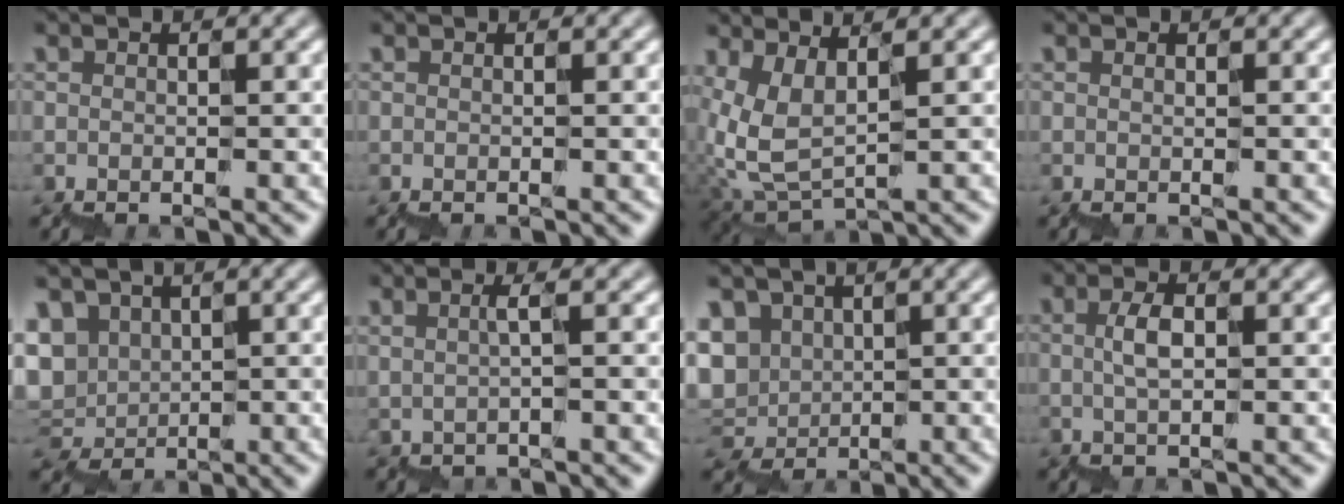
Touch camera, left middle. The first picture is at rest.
{"total": 0.0}
{"total": 3.0, "force": [2.4, 0.8, 1.6], "torque": [-0.069, 0.002, 0.056]}
{"total": 0.5, "force": [0.3, 0.0, 0.4], "torque": [-0.005, 0.002, 0.002]}
{"total": 3.7, "force": [2.6, 2.6, 0.2], "torque": [-0.027, 0.015, 0.046]}
{"total": 1.4, "force": [1.3, -0.1, 0.4], "torque": [-0.005, 0.002, 0.019]}
{"total": 3.9, "force": [2.4, 3.0, 0.4], "torque": [-0.036, 0.016, 0.041]}
{"total": 1.8, "force": [1.3, 0.1, 1.3], "torque": [-0.034, 0.012, 0.023]}